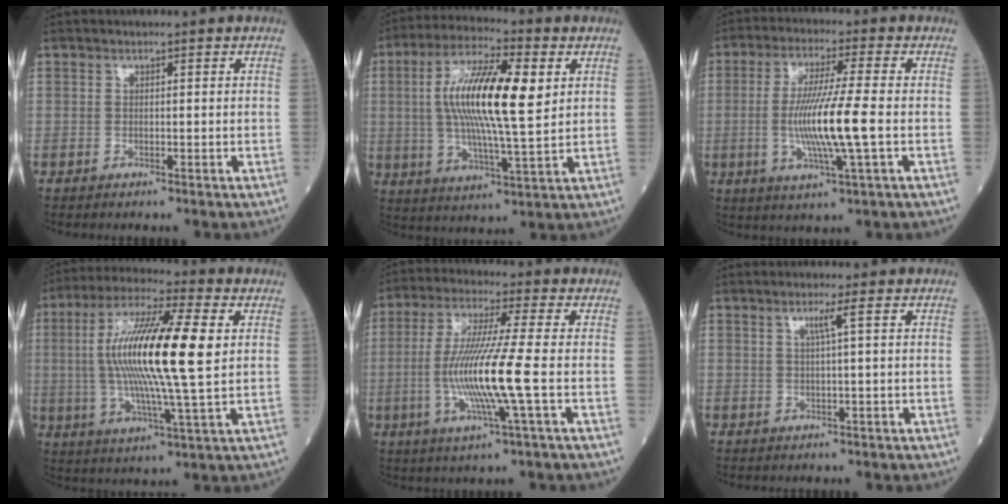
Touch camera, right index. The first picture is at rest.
{"total": 15.5, "force": [2.8, 2.8, 15.0], "torque": [-0.288, 0.015, 0.045]}
{"total": 10.8, "force": [-1.5, -0.3, 10.7], "torque": [-0.215, -0.008, -0.031]}
{"total": 18.1, "force": [2.1, 1.6, 17.9], "torque": [-0.351, 0.009, 0.028]}
{"total": 12.1, "force": [-2.2, -0.8, 11.9], "torque": [-0.245, -0.012, -0.049]}
{"total": 2.0, "force": [0.6, -0.6, 1.8], "torque": [-0.037, -0.001, 0.013]}